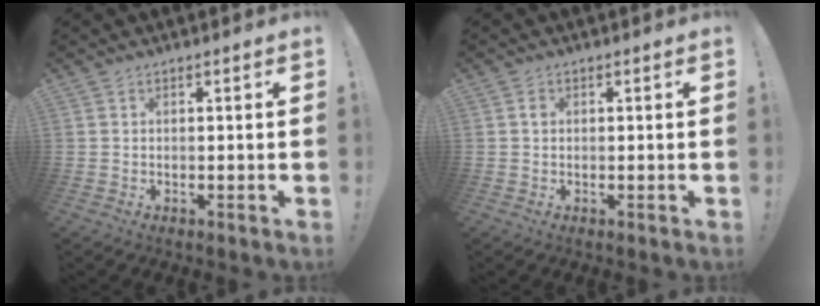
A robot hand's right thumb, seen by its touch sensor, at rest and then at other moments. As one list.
[{"total": 0.9, "force": [0.0, 0.8, 0.5], "torque": [-0.005, 0.002, -0.002]}]